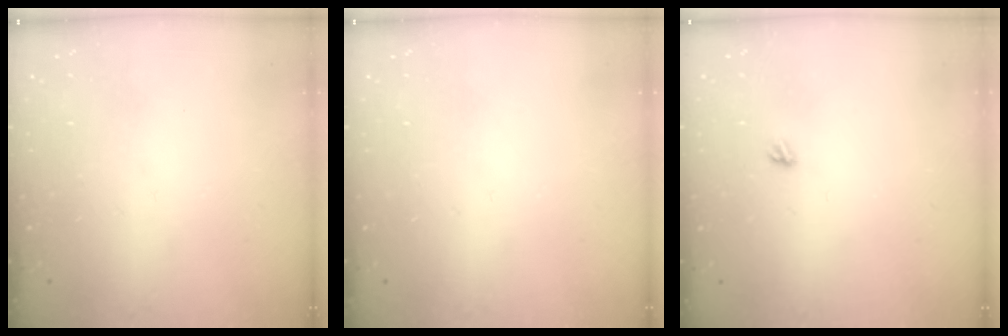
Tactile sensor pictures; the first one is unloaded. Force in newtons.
{"total": 0.0}
{"total": 4.2, "press": 4.2, "slide": 0.5}